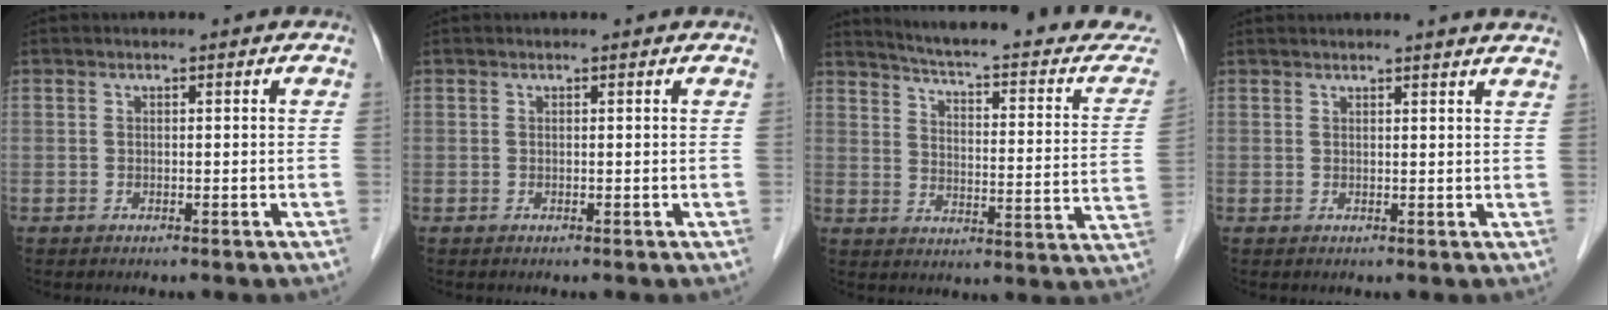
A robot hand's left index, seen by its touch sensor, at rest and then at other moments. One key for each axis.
{"total": 0.0}
{"total": 22.1, "fx": 20.2, "fy": 2.6, "fz": 8.7, "tx": -0.118, "ty": -0.069, "tz": 0.239}
{"total": 7.5, "fx": 6.9, "fy": -0.3, "fz": 2.7, "tx": -0.033, "ty": 0.007, "tz": 0.060}